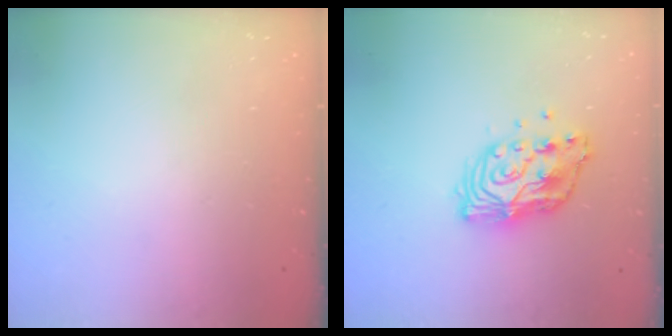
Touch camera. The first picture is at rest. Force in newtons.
{"total": 11.8, "press": 11.7, "slide": 1.0}